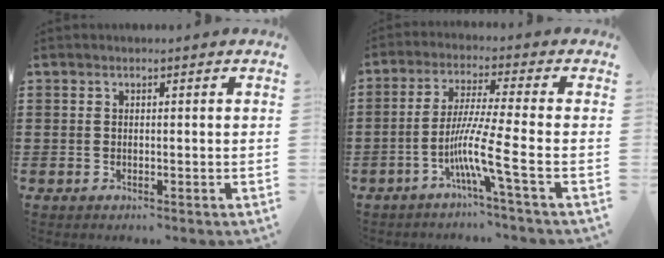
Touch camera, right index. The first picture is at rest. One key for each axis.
{"total": 8.7, "fx": -3.4, "fy": -0.4, "fz": 8.0, "tx": -0.157, "ty": -0.014, "tz": -0.069}